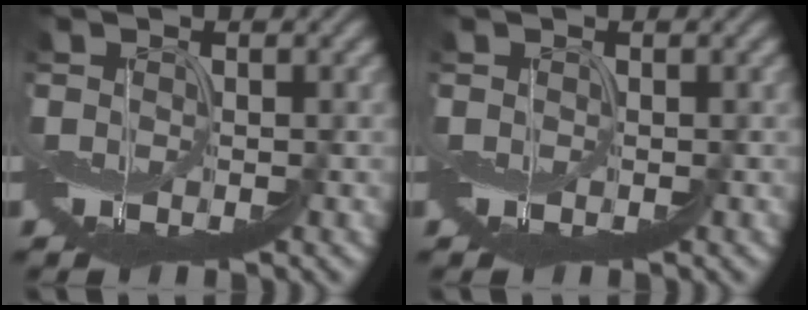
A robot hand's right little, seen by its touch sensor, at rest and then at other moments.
{"total": 0.0}